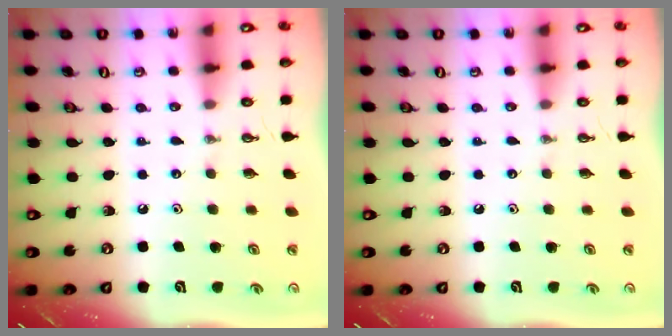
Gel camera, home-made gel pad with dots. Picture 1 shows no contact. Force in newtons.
{"total": 0.0}